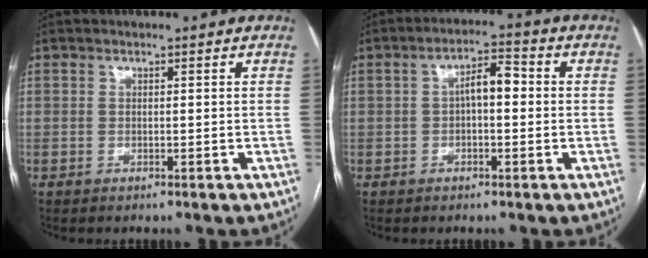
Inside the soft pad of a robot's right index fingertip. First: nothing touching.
{"total": 5.0, "force": [0.3, 1.8, 4.6], "torque": [-0.075, 0.023, 0.001]}